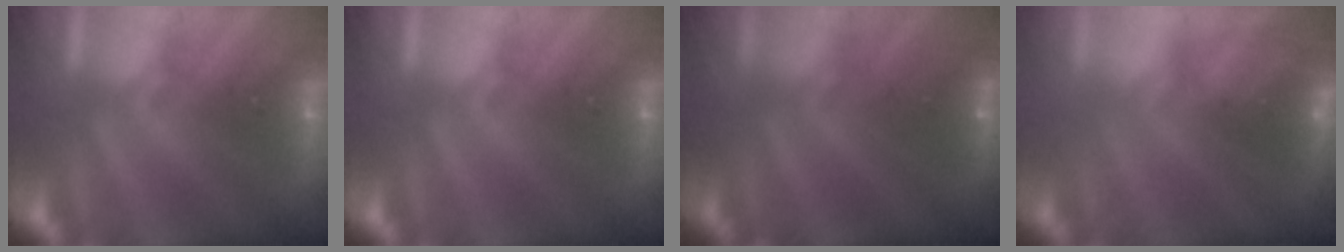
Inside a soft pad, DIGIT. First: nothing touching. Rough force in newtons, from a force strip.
{"total": 0.0}
{"total": 1.8}
{"total": 2.9}